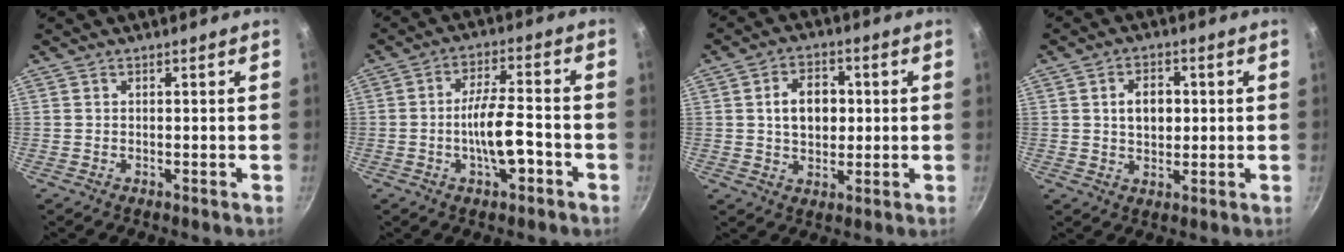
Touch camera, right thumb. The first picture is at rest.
{"total": 9.2, "force": [-3.1, 3.2, 8.0], "torque": [-0.128, 0.027, -0.055]}
{"total": 8.8, "force": [1.1, 6.2, 6.2], "torque": [-0.076, 0.009, 0.014]}
{"total": 6.5, "force": [0.9, 4.4, 4.6], "torque": [-0.056, 0.005, 0.014]}